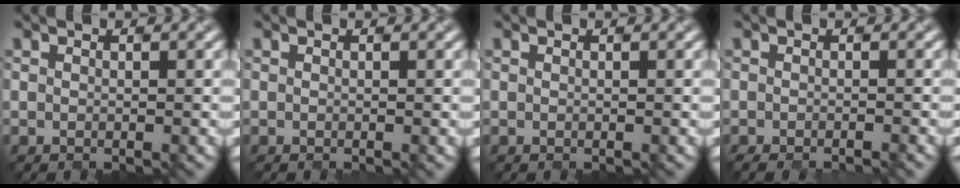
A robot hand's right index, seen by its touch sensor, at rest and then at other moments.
{"total": 0.0}
{"total": 0.0}
{"total": 1.5, "force": [-0.8, 0.4, 1.1], "torque": [0.004, 0.003, -0.005]}